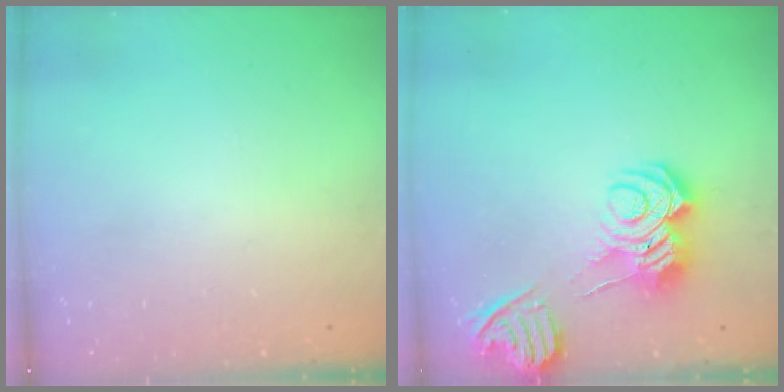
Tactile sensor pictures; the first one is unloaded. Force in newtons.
{"total": 13.0, "press": 12.9, "slide": 1.8}